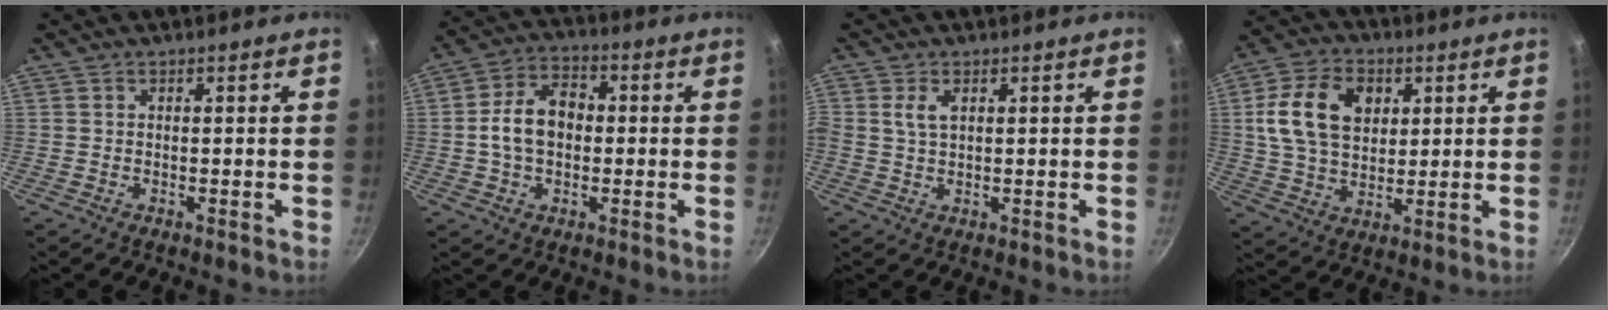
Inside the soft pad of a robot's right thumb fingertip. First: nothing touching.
{"total": 10.0, "force": [-0.1, 7.0, 7.2], "torque": [-0.102, 0.027, -0.013]}
{"total": 3.1, "force": [1.0, 1.7, 2.3], "torque": [-0.043, -0.002, 0.020]}
{"total": 14.7, "force": [3.8, 10.4, 9.7], "torque": [-0.159, 0.001, 0.064]}